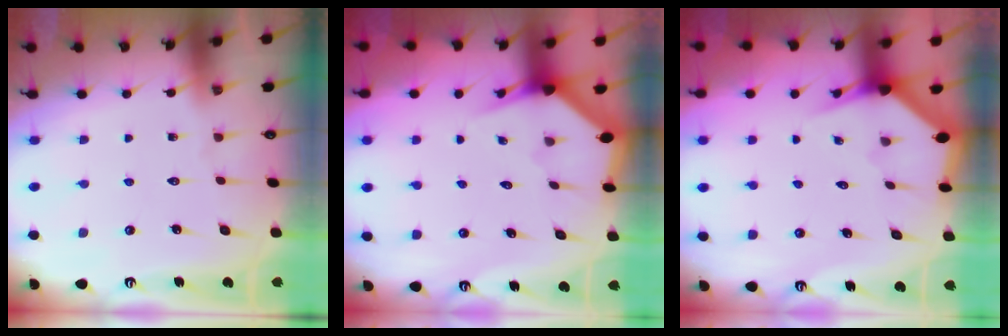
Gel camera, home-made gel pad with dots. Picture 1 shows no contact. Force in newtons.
{"total": 2.7, "press": 2.7, "slide": 0.1}
{"total": 2.7, "press": 2.7, "slide": 0.1}